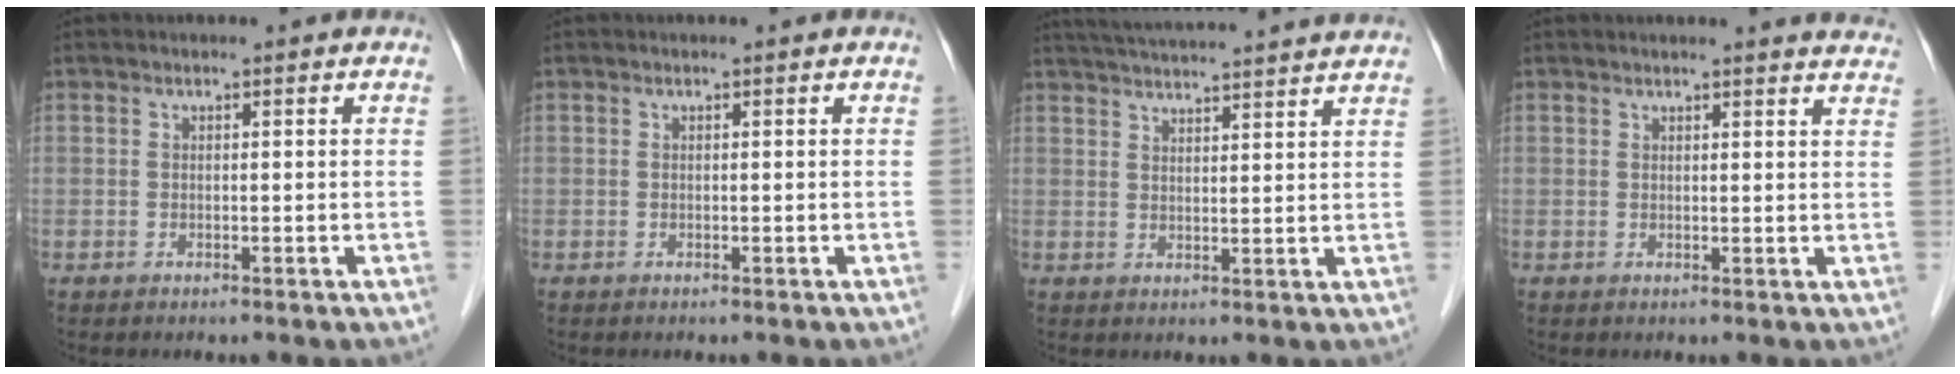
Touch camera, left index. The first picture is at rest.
{"total": 0.0}
{"total": 17.7, "force": [16.4, 0.1, 6.6], "torque": [-0.115, 0.017, 0.221]}
{"total": 11.9, "force": [11.5, 1.0, 2.7], "torque": [-0.014, -0.018, 0.109]}